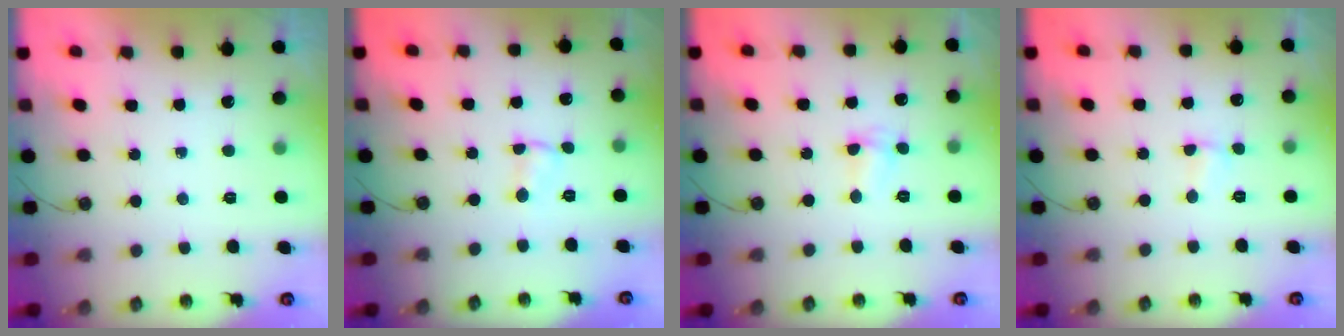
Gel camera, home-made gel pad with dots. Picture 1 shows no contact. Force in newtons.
{"total": 3.2, "press": 1.0, "slide": 3.0}
{"total": 1.9, "press": 1.8, "slide": 0.5}
{"total": 1.1, "press": 1.0, "slide": 0.3}